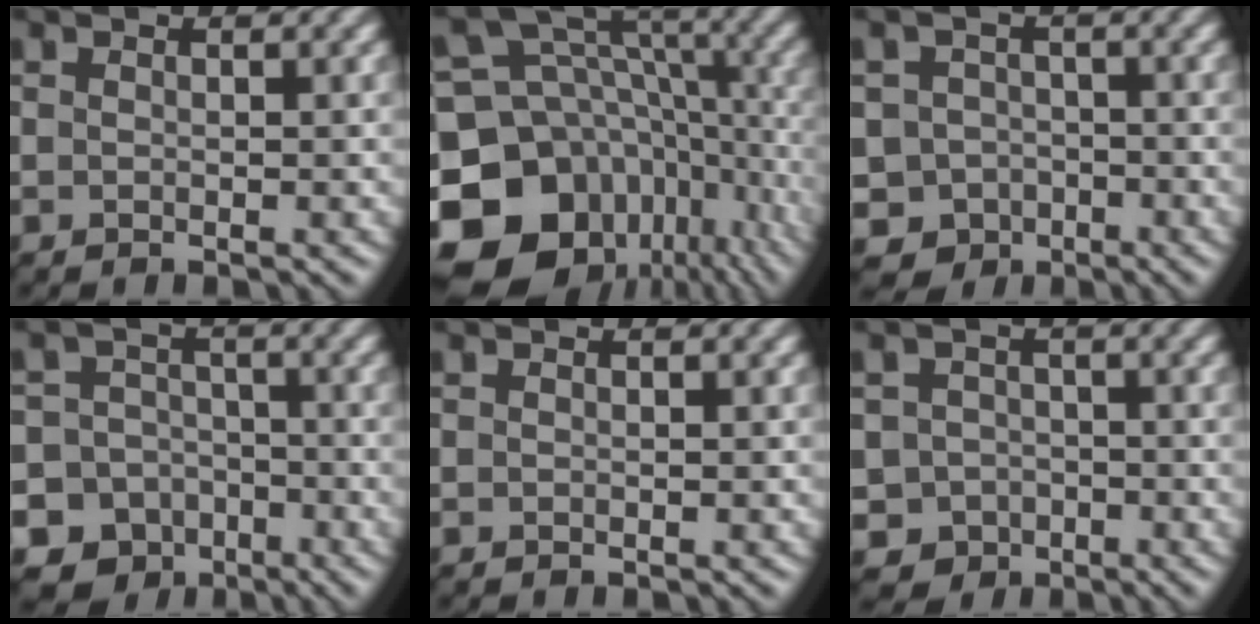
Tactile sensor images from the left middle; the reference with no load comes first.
{"total": 16.0, "force": [-6.5, 12.0, 8.3], "torque": [-0.196, 0.005, -0.096]}
{"total": 6.4, "force": [-3.9, 5.0, 1.0], "torque": [0.001, -0.014, -0.071]}
{"total": 12.1, "force": [-7.9, 9.0, 1.3], "torque": [-0.026, -0.040, -0.134]}
{"total": 0.0}
{"total": 4.4, "force": [-2.3, 3.7, 0.7], "torque": [0.008, -0.004, -0.042]}